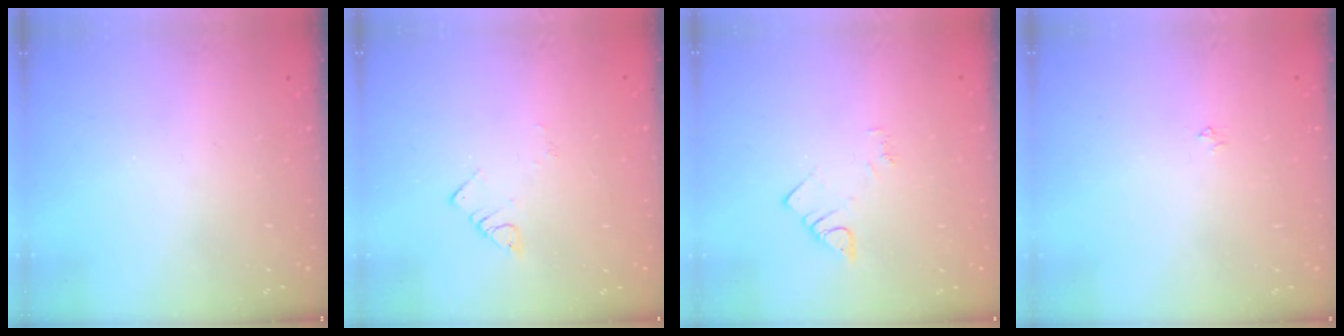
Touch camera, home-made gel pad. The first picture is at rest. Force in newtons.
{"total": 2.8, "press": 2.8, "slide": 0.3}
{"total": 3.0, "press": 2.9, "slide": 0.5}
{"total": 2.4, "press": 2.3, "slide": 0.5}